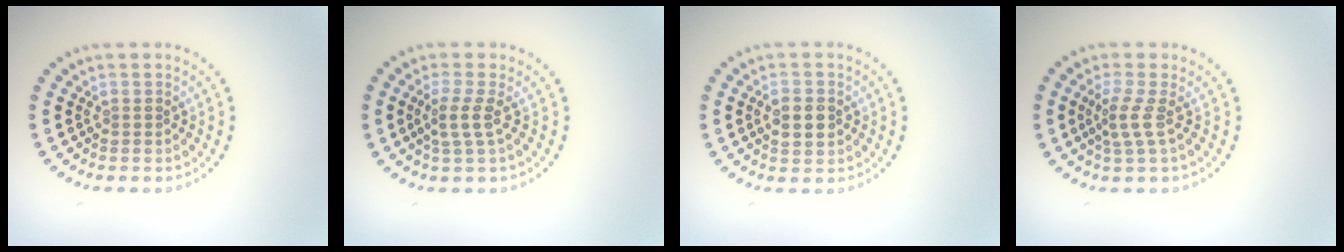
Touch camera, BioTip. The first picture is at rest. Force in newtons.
{"total": 2.3, "press": 1.8, "slide": 1.4}
{"total": 2.7, "press": 2.7, "slide": 0.1}
{"total": 2.2, "press": 1.5, "slide": 1.6}